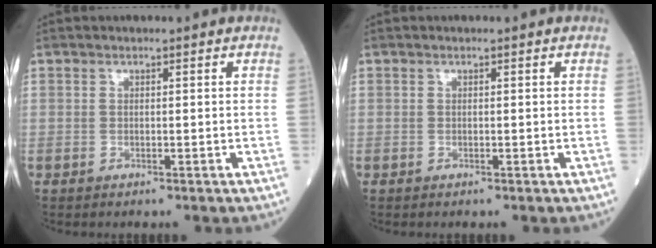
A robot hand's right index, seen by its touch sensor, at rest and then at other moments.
{"total": 0.0}